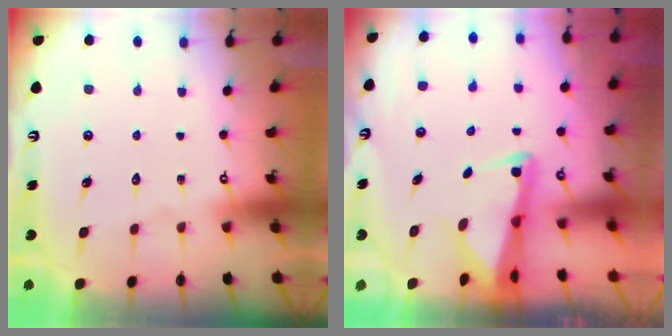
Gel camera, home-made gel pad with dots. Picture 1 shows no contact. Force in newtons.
{"total": 3.6, "press": 3.5, "slide": 0.6}